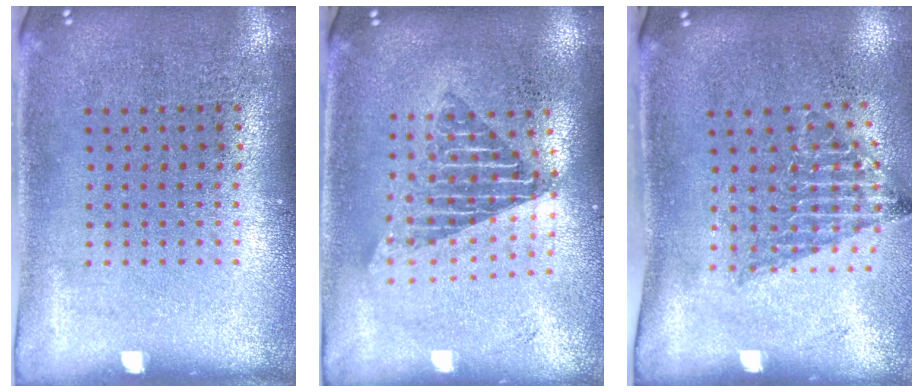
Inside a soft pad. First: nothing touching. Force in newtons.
{"total": 1.7, "press": 1.4, "slide": 1.0}
{"total": 1.3, "press": 1.0, "slide": 0.9}